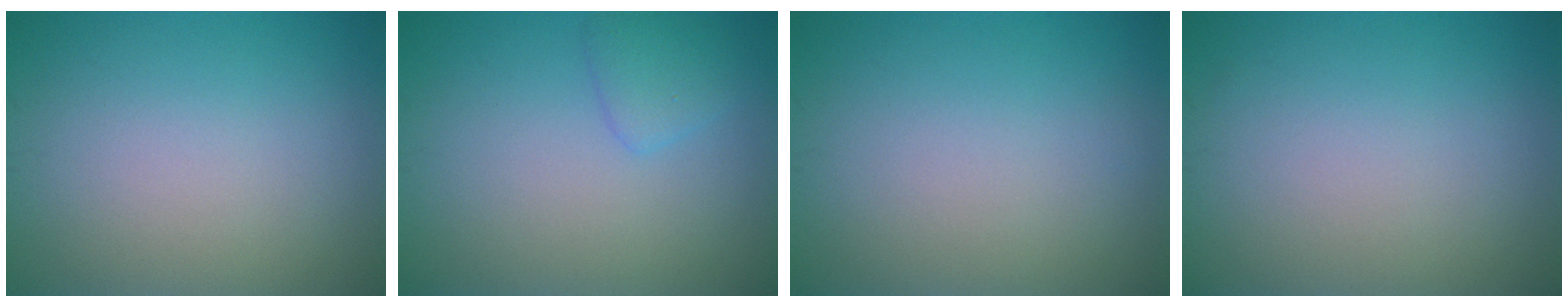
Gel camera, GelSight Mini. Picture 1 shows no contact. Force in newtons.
{"total": 1.7, "press": 1.7, "slide": 0.2}
{"total": 0.0}
{"total": 0.0}